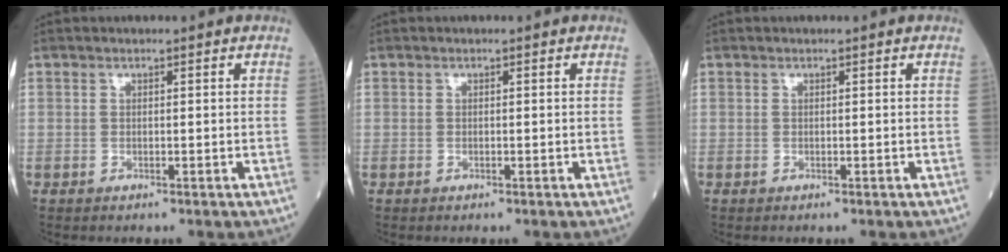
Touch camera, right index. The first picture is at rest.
{"total": 0.0}
{"total": 0.0}